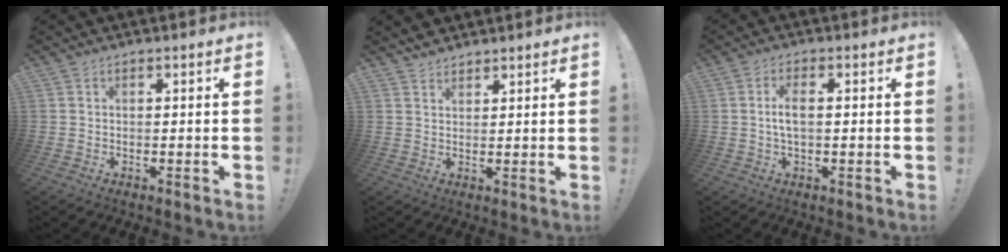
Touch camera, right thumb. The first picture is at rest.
{"total": 3.1, "force": [2.7, 1.4, 0.1], "torque": [0.006, -0.018, 0.051]}
{"total": 4.8, "force": [0.1, 1.8, 4.5], "torque": [-0.090, 0.005, -0.001]}